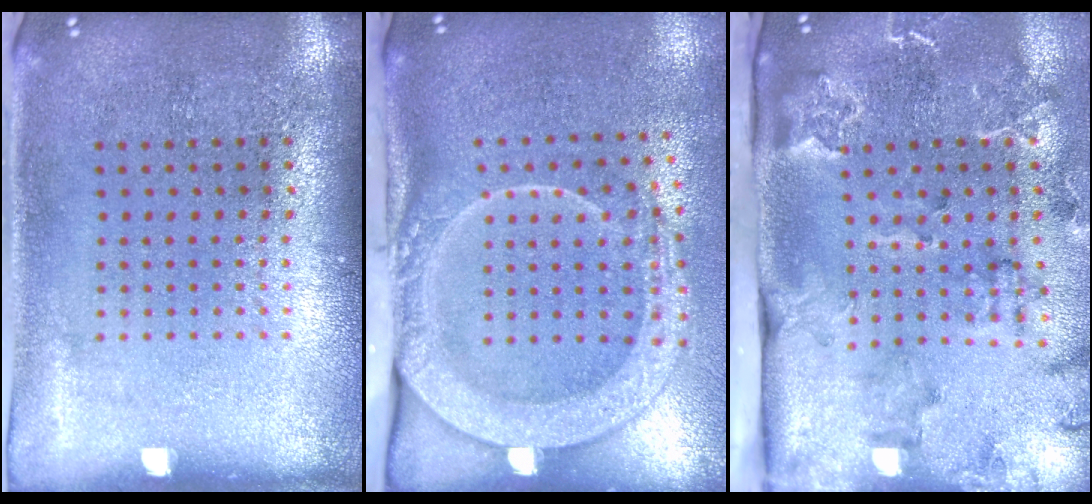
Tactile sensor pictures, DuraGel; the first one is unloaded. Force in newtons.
{"total": 2.8, "press": 2.2, "slide": 1.8}
{"total": 2.5, "press": 2.3, "slide": 0.9}